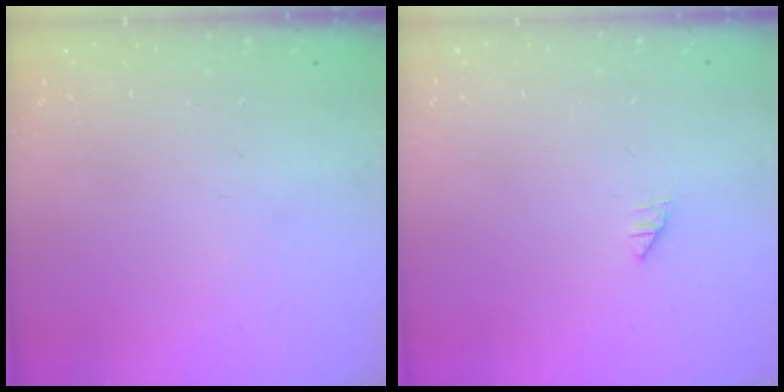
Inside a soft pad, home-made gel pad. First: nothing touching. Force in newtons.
{"total": 0.0}